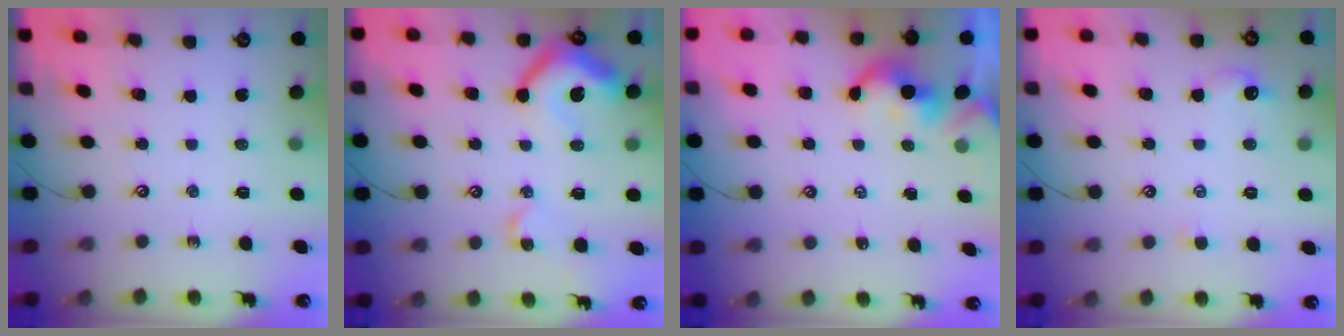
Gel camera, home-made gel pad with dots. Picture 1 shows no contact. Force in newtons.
{"total": 12.7, "press": 12.6, "slide": 1.8}
{"total": 2.1, "press": 2.1, "slide": 0.3}
{"total": 1.3, "press": 1.2, "slide": 0.5}